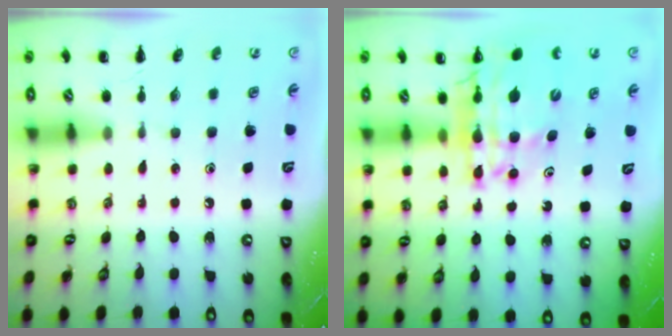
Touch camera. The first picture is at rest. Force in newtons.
{"total": 16.8, "press": 16.2, "slide": 4.5}